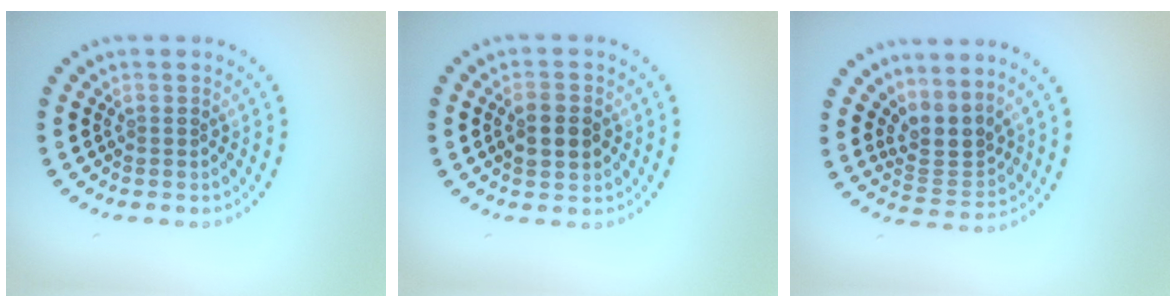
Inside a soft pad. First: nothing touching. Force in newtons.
{"total": 2.6, "press": 2.6, "slide": 0.2}
{"total": 3.1, "press": 2.2, "slide": 2.2}